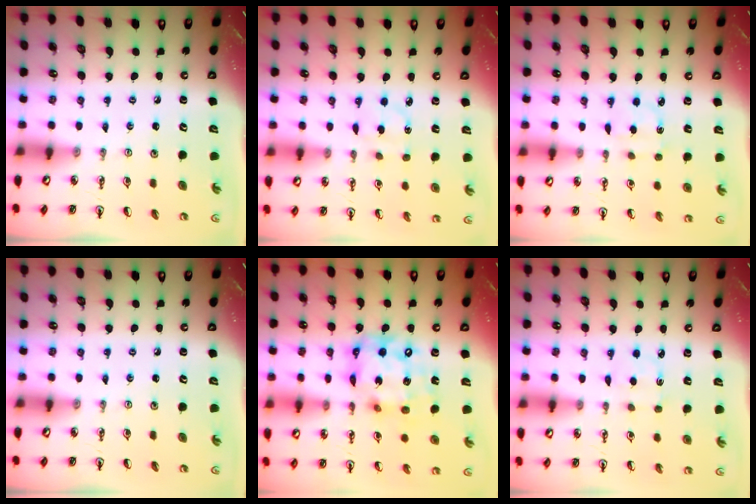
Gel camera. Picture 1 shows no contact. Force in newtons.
{"total": 3.4, "press": 3.3, "slide": 0.7}
{"total": 3.0, "press": 3.0, "slide": 0.5}
{"total": 0.0}
{"total": 16.0, "press": 15.9, "slide": 1.4}
{"total": 2.3, "press": 2.3, "slide": 0.3}